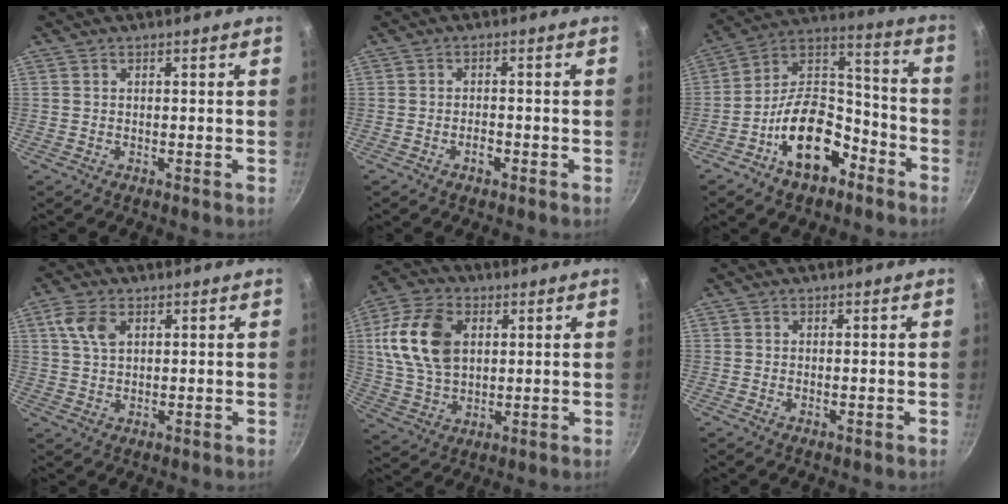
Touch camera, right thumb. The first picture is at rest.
{"total": 2.2, "force": [-1.1, 1.1, 1.5], "torque": [-0.020, 0.011, -0.020]}
{"total": 17.7, "force": [-8.8, 10.2, 11.4], "torque": [-0.147, 0.087, -0.156]}
{"total": 5.8, "force": [2.1, 3.7, 4.0], "torque": [-0.072, -0.001, 0.039]}
{"total": 15.5, "force": [3.6, 10.4, 10.9], "torque": [-0.198, -0.001, 0.069]}
{"total": 0.9, "force": [-0.2, 0.4, 0.7], "torque": [-0.013, 0.001, -0.004]}